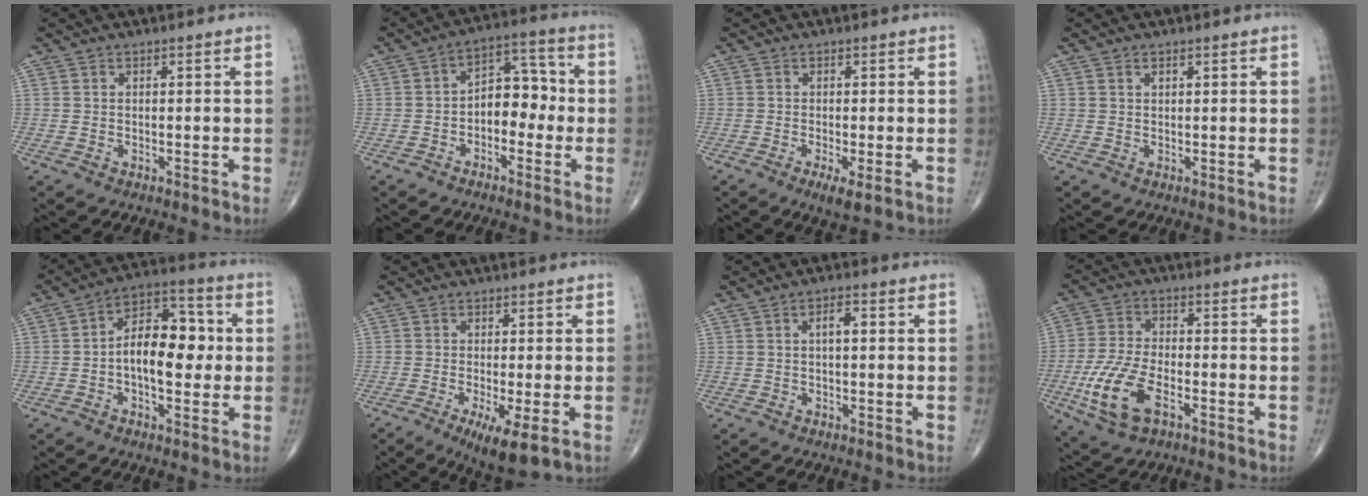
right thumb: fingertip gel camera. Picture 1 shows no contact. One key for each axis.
{"total": 8.2, "fx": -1.6, "fy": 5.4, "fz": 6.0, "tx": -0.059, "ty": 0.040, "tz": -0.040}
{"total": 3.1, "fx": -1.3, "fy": 0.6, "fz": 2.8, "tx": -0.054, "ty": -0.010, "tz": -0.024}
{"total": 0.9, "fx": 0.7, "fy": 0.3, "fz": 0.6, "tx": -0.011, "ty": -0.002, "tz": 0.014}
{"total": 12.8, "fx": -0.4, "fy": 7.0, "fz": 10.7, "tx": -0.150, "ty": 0.032, "tz": -0.016}
{"total": 7.2, "fx": -2.8, "fy": 1.5, "fz": 6.5, "tx": -0.112, "ty": -0.020, "tz": -0.045}
{"total": 2.7, "fx": 0.4, "fy": 1.0, "fz": 2.5, "tx": -0.041, "ty": 0.008, "tz": 0.004}
{"total": 11.5, "fx": -4.4, "fy": 5.6, "fz": 9.1, "tx": -0.197, "ty": 0.010, "tz": -0.081}